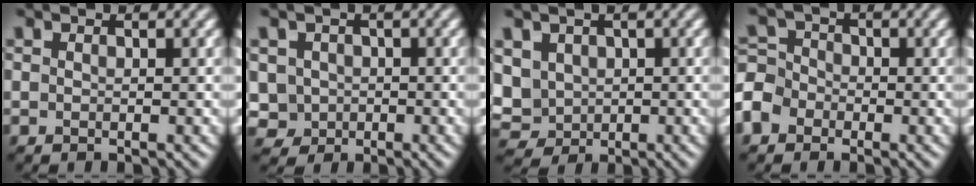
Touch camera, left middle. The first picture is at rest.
{"total": 3.0, "force": [0.0, 2.8, 1.1], "torque": [-0.022, 0.012, -0.001]}
{"total": 5.2, "force": [0.5, 4.5, 2.6], "torque": [-0.067, 0.015, 0.001]}
{"total": 5.0, "force": [-2.7, 3.9, 1.5], "torque": [-0.017, 0.008, -0.067]}